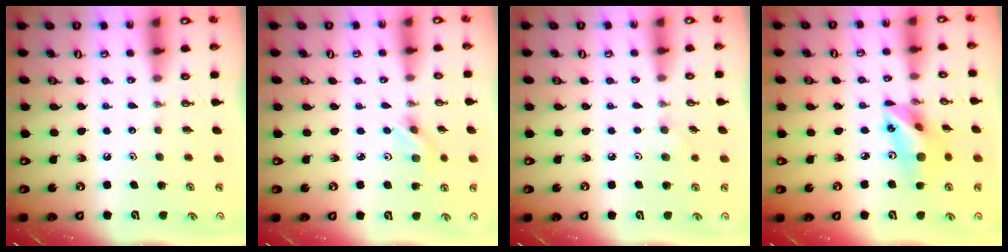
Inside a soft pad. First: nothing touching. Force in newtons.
{"total": 2.2, "press": 2.1, "slide": 0.6}
{"total": 4.6, "press": 4.4, "slide": 1.2}
{"total": 15.5, "press": 15.1, "slide": 3.3}